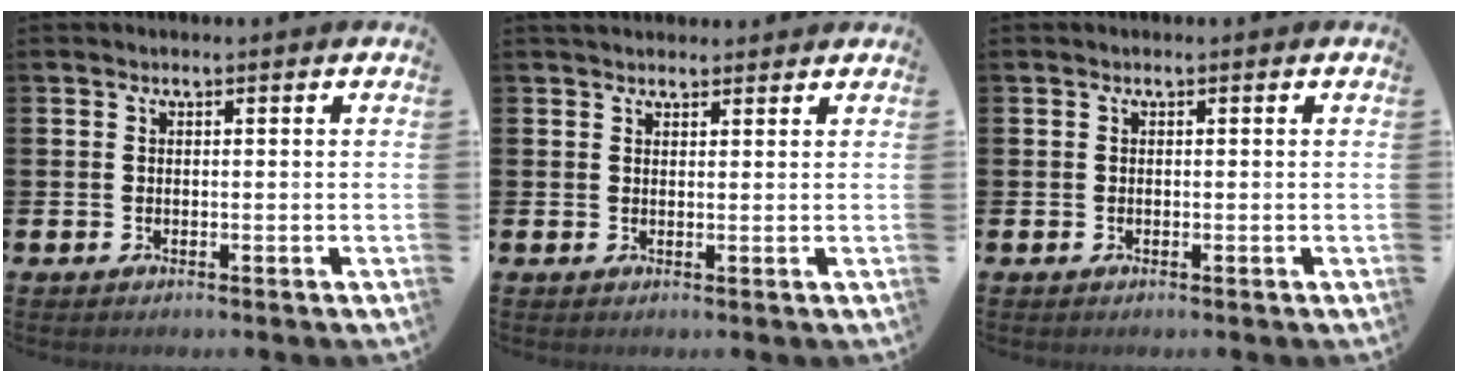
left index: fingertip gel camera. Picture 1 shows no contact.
{"total": 1.9, "force": [1.8, 0.6, 0.1], "torque": [0.006, -0.004, 0.031]}
{"total": 0.0}